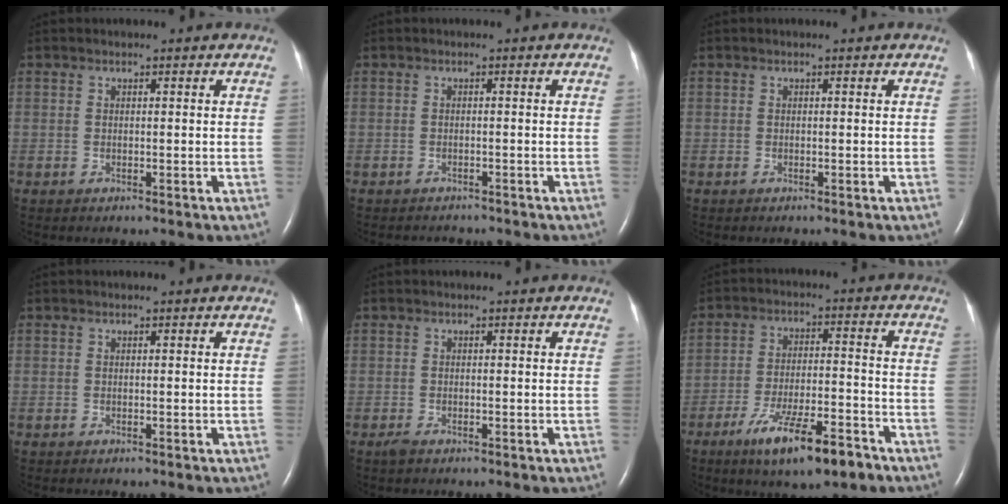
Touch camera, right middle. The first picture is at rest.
{"total": 2.8, "force": [-2.6, 0.7, 0.5], "torque": [-0.006, -0.005, -0.032]}
{"total": 0.0}
{"total": 0.0}
{"total": 1.1, "force": [-0.7, 0.3, 0.7], "torque": [-0.022, -0.003, -0.012]}
{"total": 11.7, "force": [-7.6, 2.3, 8.7], "torque": [-0.155, -0.012, -0.121]}